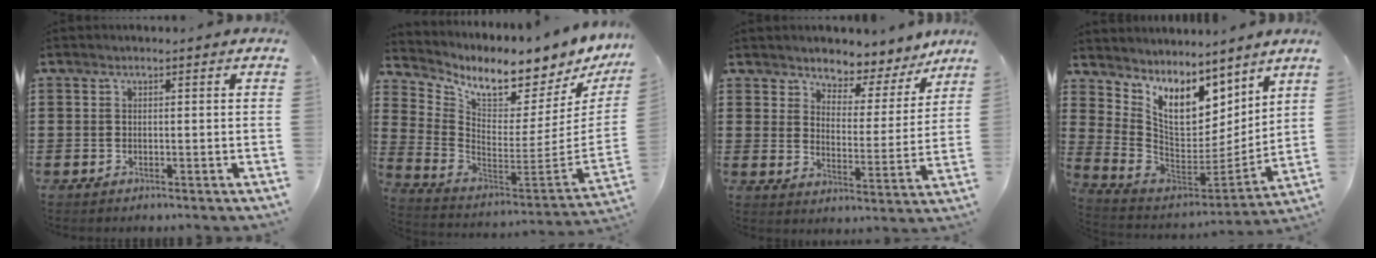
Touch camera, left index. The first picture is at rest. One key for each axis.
{"total": 6.0, "fx": 5.4, "fy": 1.0, "fz": 2.3, "tx": -0.073, "ty": -0.062, "tz": 0.086}
{"total": 4.2, "fx": 3.9, "fy": 1.5, "fz": 0.0, "tx": -0.022, "ty": -0.033, "tz": 0.061}
{"total": 10.2, "fx": 6.5, "fy": 5.4, "fz": 5.7, "tx": -0.145, "ty": -0.049, "tz": 0.124}